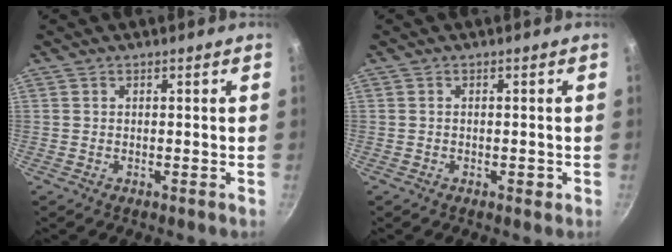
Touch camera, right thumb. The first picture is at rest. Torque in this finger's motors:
{"motor_torque": [-0.11, 0.01, -0.10, -0.07, 0.01]}